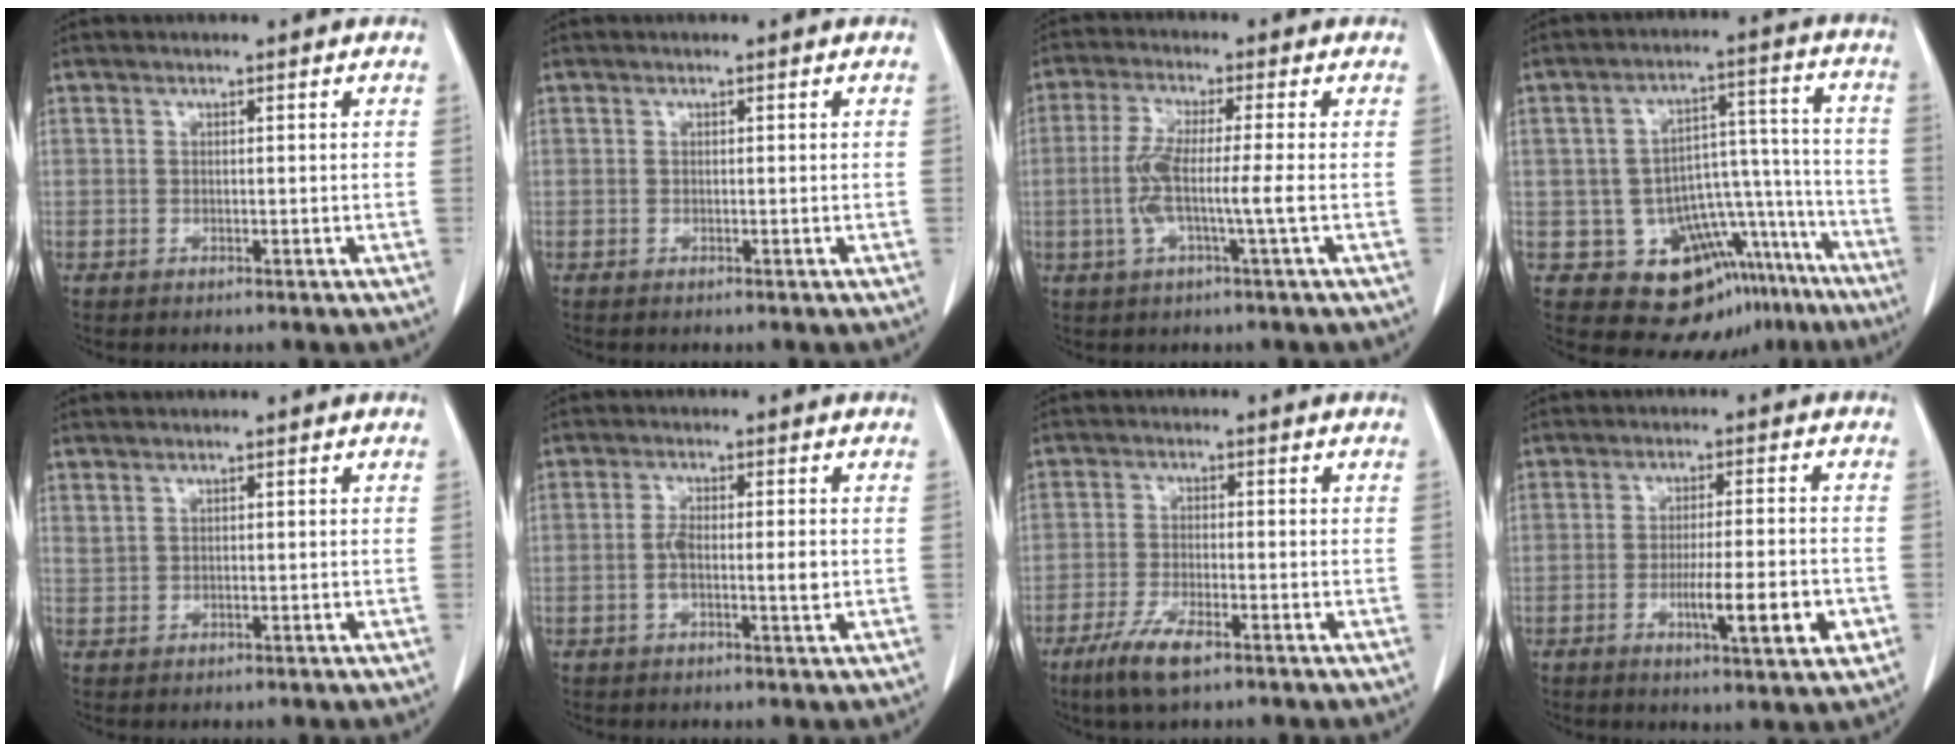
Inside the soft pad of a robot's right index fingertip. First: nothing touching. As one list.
[{"total": 0.0}, {"total": 6.8, "force": [-1.1, -0.2, 6.7], "torque": [-0.140, 0.000, -0.024]}, {"total": 15.2, "force": [-9.2, 9.8, 7.2], "torque": [-0.063, 0.082, -0.120]}, {"total": 1.0, "force": [0.8, 0.4, 0.4], "torque": [-0.010, 0.005, 0.020]}, {"total": 5.3, "force": [-0.6, 0.5, 5.2], "torque": [-0.103, 0.001, -0.014]}, {"total": 6.0, "force": [-3.8, 1.1, 4.5], "torque": [-0.097, -0.011, -0.068]}, {"total": 8.9, "force": [-2.8, 1.0, 8.4], "torque": [-0.128, -0.010, -0.041]}]